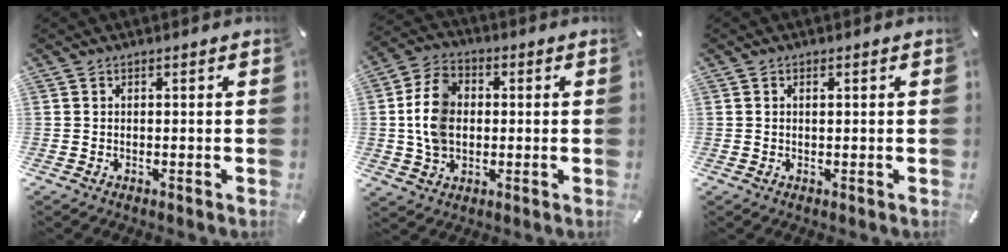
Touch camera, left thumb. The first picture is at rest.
{"total": 10.7, "force": [0.3, 8.3, 6.7], "torque": [-0.154, 0.011, 0.006]}
{"total": 0.8, "force": [0.2, 0.4, 0.6], "torque": [-0.013, 0.002, 0.002]}